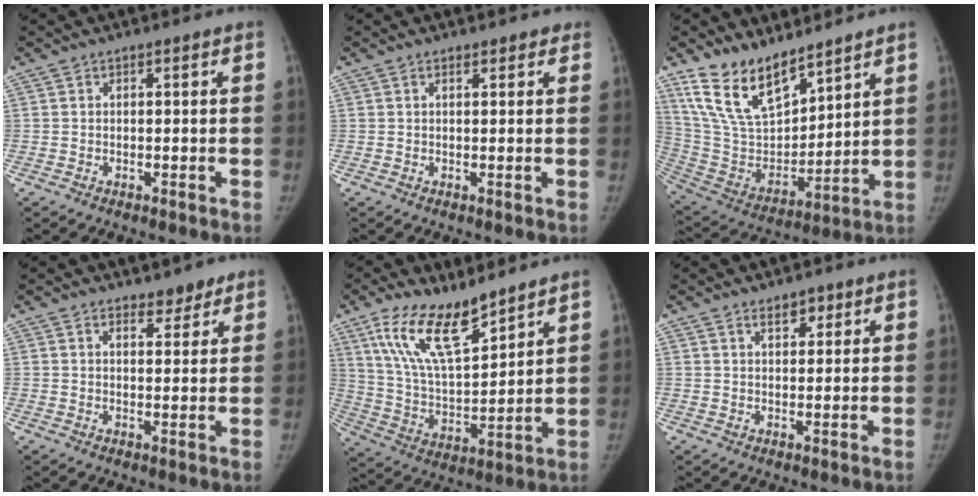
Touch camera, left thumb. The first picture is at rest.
{"total": 1.4, "force": [1.0, 0.7, 0.7], "torque": [-0.001, -0.004, 0.009]}
{"total": 17.1, "force": [12.5, 7.5, 8.9], "torque": [-0.128, -0.067, 0.256]}
{"total": 3.7, "force": [2.9, 1.8, 1.4], "torque": [0.003, -0.019, 0.043]}
{"total": 15.8, "force": [10.7, 5.5, 10.2], "torque": [-0.165, -0.057, 0.216]}
{"total": 3.2, "force": [2.1, 1.8, 1.7], "torque": [-0.009, -0.012, 0.034]}